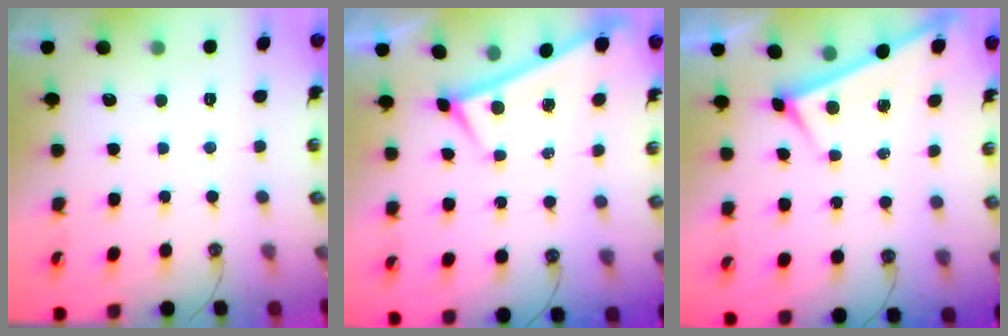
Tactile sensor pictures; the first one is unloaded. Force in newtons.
{"total": 0.0}
{"total": 3.2, "press": 3.2, "slide": 0.3}